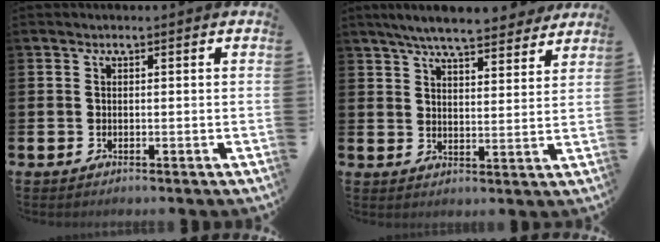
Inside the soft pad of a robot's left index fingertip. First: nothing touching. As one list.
[{"total": 7.1, "force": [6.7, 0.9, 2.2], "torque": [-0.055, -0.036, 0.117]}]